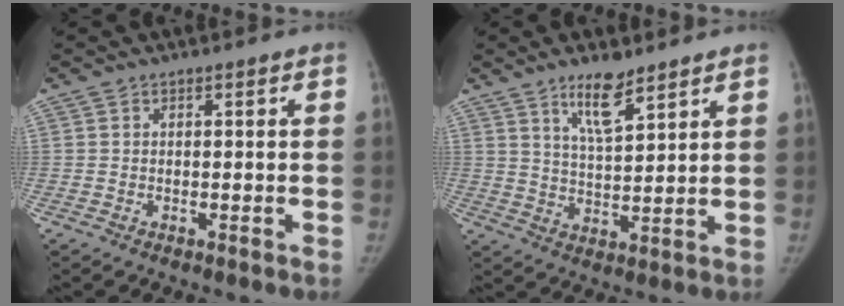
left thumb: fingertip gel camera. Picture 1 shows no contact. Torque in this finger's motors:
{"motor_torque": [0.37, -0.14, 1.09, -0.68, 0.28]}